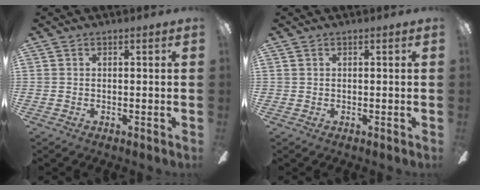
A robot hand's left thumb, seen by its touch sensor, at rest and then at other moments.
{"total": 0.0}